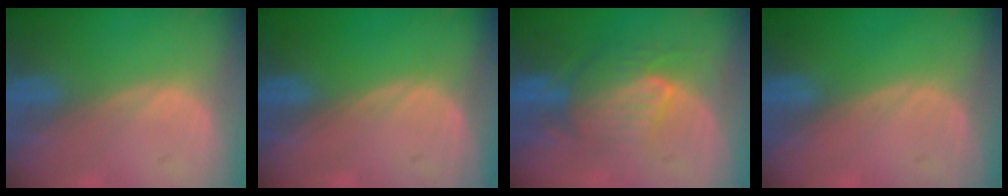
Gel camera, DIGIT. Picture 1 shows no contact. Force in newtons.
{"total": 0.0}
{"total": 7.7, "press": 7.7, "slide": 0.5}
{"total": 0.0}